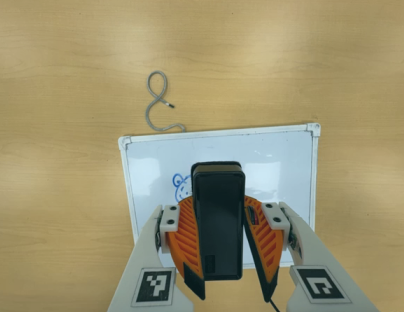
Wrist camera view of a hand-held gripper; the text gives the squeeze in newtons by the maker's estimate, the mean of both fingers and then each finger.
{"total": 11.3, "left": 9.9, "right": 12.7}